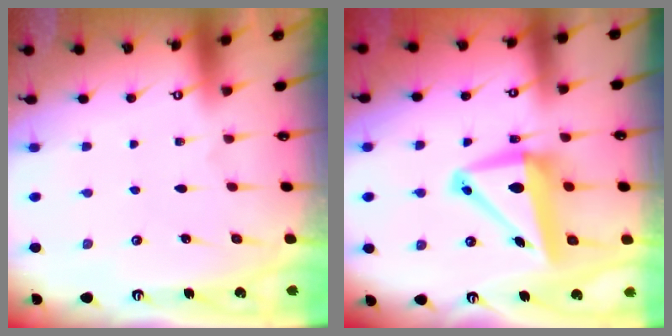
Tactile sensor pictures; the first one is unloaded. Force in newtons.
{"total": 11.4, "press": 11.0, "slide": 3.0}